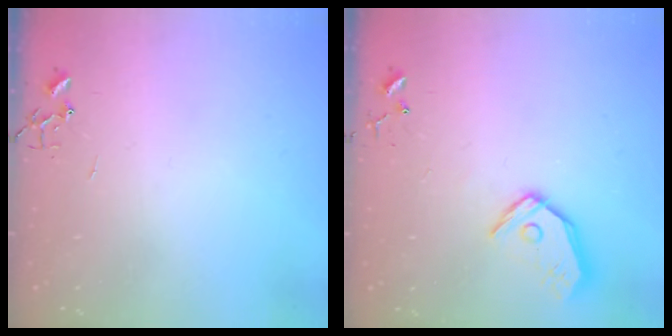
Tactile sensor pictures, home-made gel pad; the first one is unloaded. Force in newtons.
{"total": 12.4, "press": 12.2, "slide": 1.9}